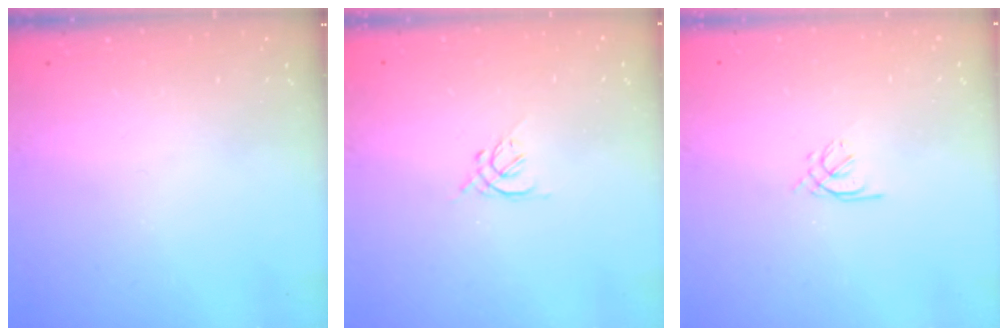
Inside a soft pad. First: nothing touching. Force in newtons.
{"total": 1.3, "press": 1.2, "slide": 0.5}
{"total": 1.2, "press": 1.0, "slide": 0.5}